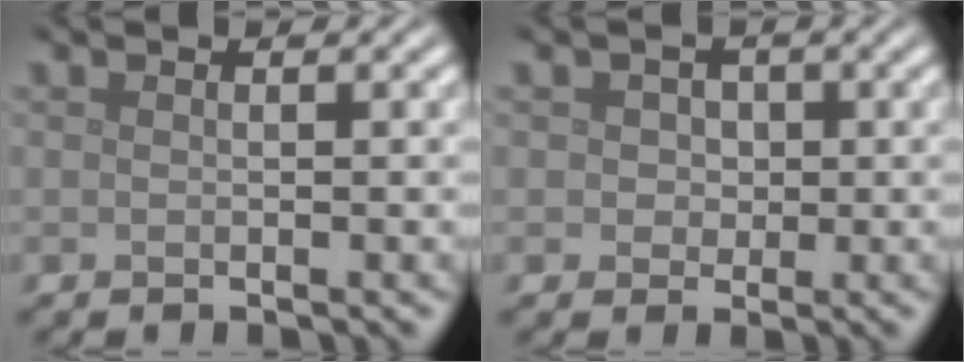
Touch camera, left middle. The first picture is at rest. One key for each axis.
{"total": 1.9, "fx": 0.5, "fy": 1.6, "fz": 0.9, "tx": -0.007, "ty": 0.008, "tz": 0.001}